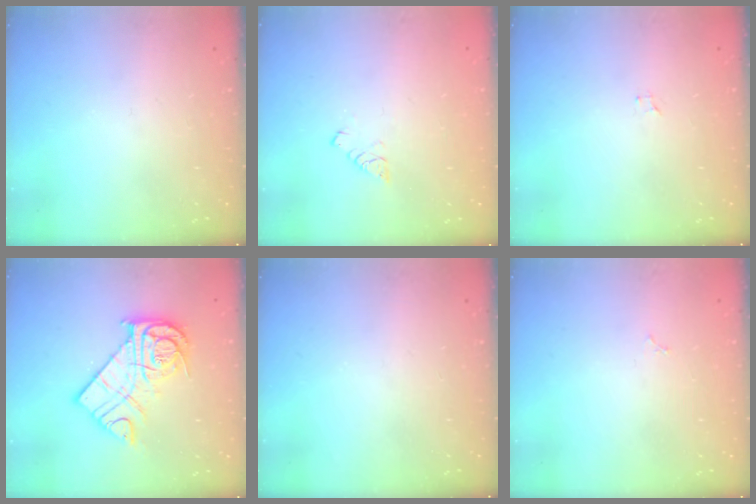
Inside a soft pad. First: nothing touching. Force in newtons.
{"total": 4.8, "press": 4.8, "slide": 0.3}
{"total": 0.6, "press": 0.6, "slide": 0.1}
{"total": 14.8, "press": 14.7, "slide": 1.2}
{"total": 0.0}
{"total": 2.9, "press": 2.9, "slide": 0.4}